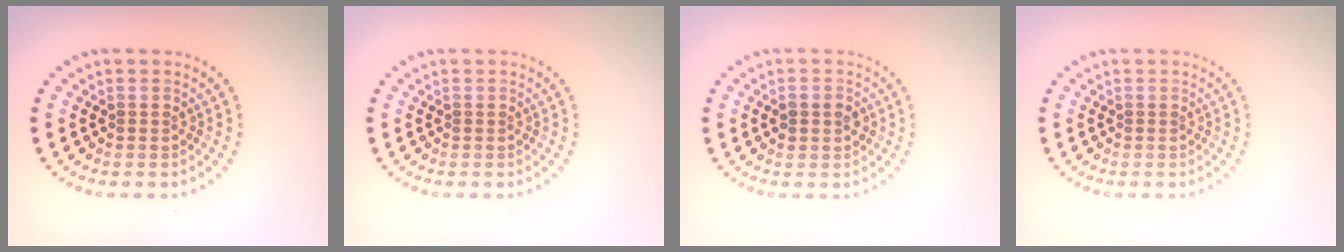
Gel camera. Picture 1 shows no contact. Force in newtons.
{"total": 0.0}
{"total": 1.6, "press": 1.6, "slide": 0.1}
{"total": 0.0}